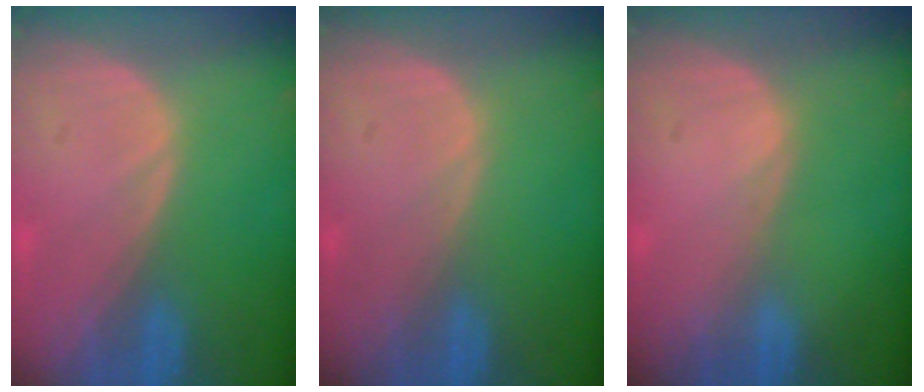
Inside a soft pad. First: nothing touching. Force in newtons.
{"total": 0.0}
{"total": 0.0}